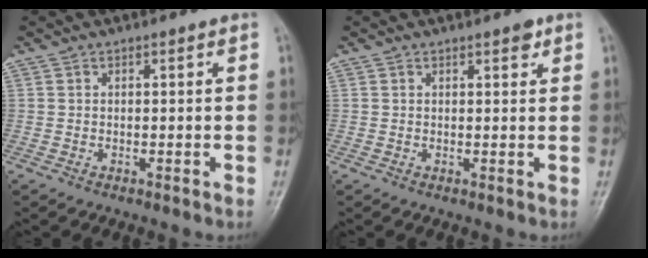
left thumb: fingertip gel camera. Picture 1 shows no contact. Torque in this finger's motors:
{"motor_torque": [0.49, 0.27, 0.42, -0.44, -0.07]}